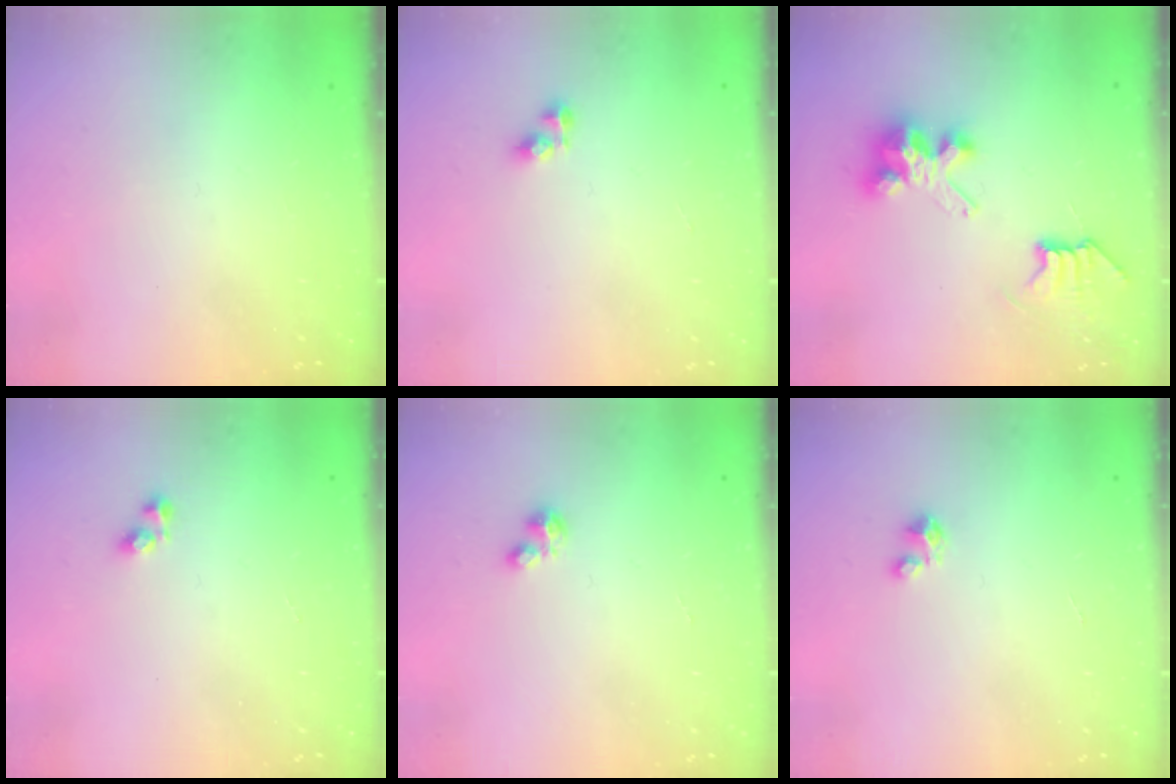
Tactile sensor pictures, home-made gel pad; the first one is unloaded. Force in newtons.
{"total": 3.0, "press": 3.0, "slide": 0.3}
{"total": 7.7, "press": 7.7, "slide": 0.1}
{"total": 2.6, "press": 2.5, "slide": 0.6}
{"total": 1.6, "press": 1.6, "slide": 0.2}
{"total": 2.1, "press": 2.1, "slide": 0.1}